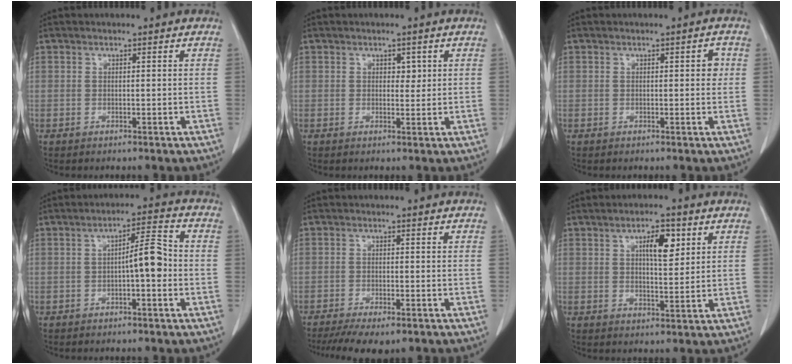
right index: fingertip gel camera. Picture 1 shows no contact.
{"total": 1.6, "force": [0.6, 1.1, 1.1], "torque": [-0.011, -0.002, 0.008]}
{"total": 1.7, "force": [0.2, 0.8, 1.5], "torque": [-0.012, 0.006, 0.002]}
{"total": 5.4, "force": [-0.8, 1.0, 5.3], "torque": [-0.080, 0.018, -0.013]}
{"total": 8.9, "force": [-6.7, 2.5, 5.2], "torque": [-0.077, -0.013, -0.100]}
{"total": 5.5, "force": [2.3, 1.8, 4.7], "torque": [-0.079, 0.003, 0.038]}